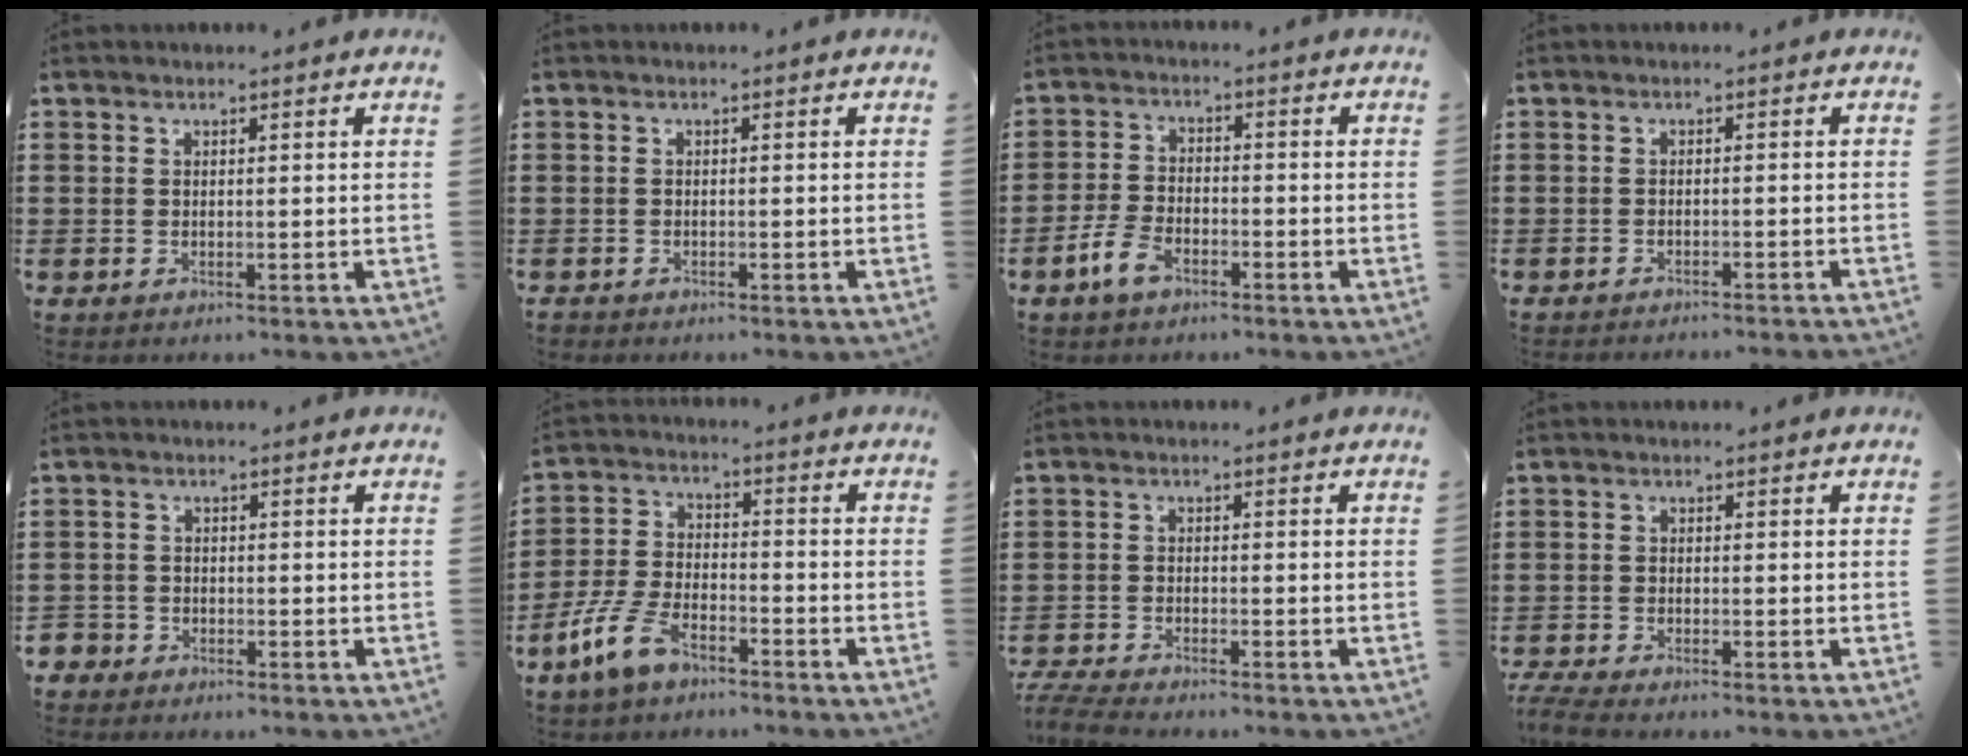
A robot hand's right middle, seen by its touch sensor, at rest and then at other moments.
{"total": 0.6, "force": [-0.5, 0.1, -0.1], "torque": [0.000, 0.000, -0.012]}
{"total": 4.7, "force": [-3.0, 2.2, 2.8], "torque": [-0.074, -0.002, -0.060]}
{"total": 1.4, "force": [-1.3, -0.4, 0.1], "torque": [-0.004, 0.000, -0.026]}
{"total": 2.1, "force": [-1.8, 1.0, 0.0], "torque": [-0.013, -0.005, -0.042]}
{"total": 8.3, "force": [-5.9, 3.4, 4.9], "torque": [-0.115, 0.004, -0.113]}
{"total": 3.8, "force": [-3.7, 0.0, 1.1], "torque": [-0.039, -0.013, -0.078]}
{"total": 2.6, "force": [-2.4, -0.1, 0.9], "torque": [-0.030, -0.009, -0.052]}